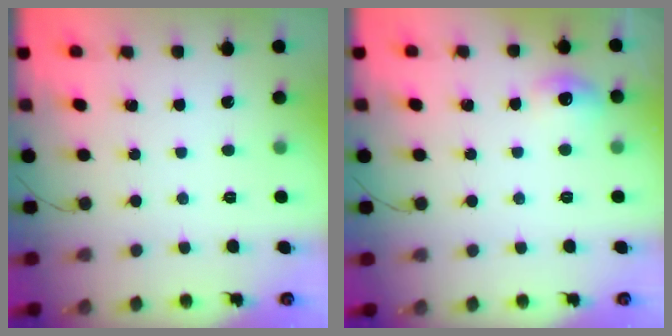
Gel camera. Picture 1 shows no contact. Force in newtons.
{"total": 6.3, "press": 6.2, "slide": 1.2}